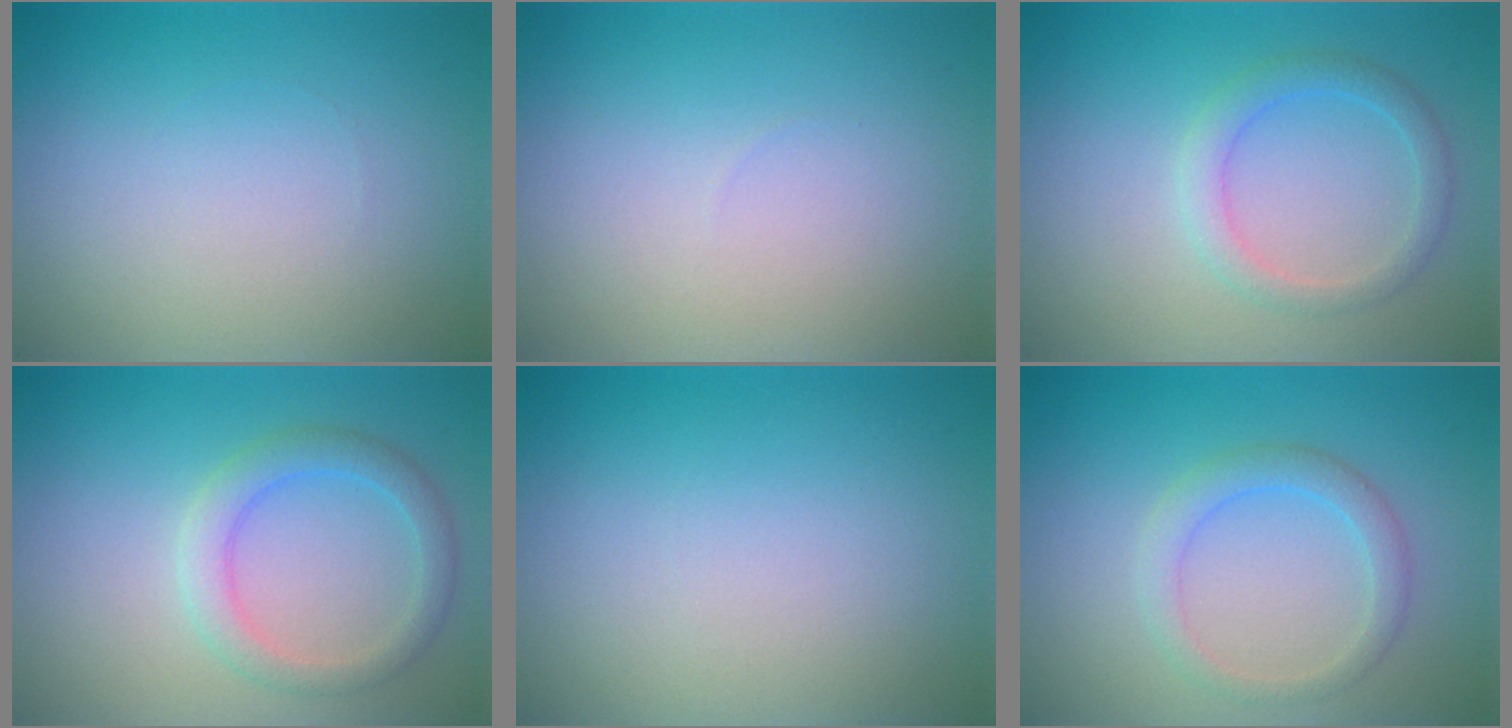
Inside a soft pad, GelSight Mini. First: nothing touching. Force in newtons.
{"total": 0.0}
{"total": 2.3, "press": 2.3, "slide": 0.1}
{"total": 3.0, "press": 3.0, "slide": 0.2}
{"total": 0.0}
{"total": 2.4, "press": 2.4, "slide": 0.2}